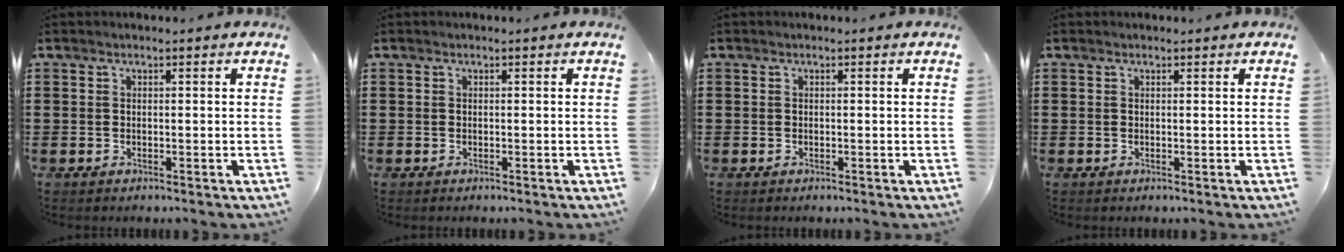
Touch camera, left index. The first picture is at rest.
{"total": 0.0}
{"total": 0.0}
{"total": 0.0}